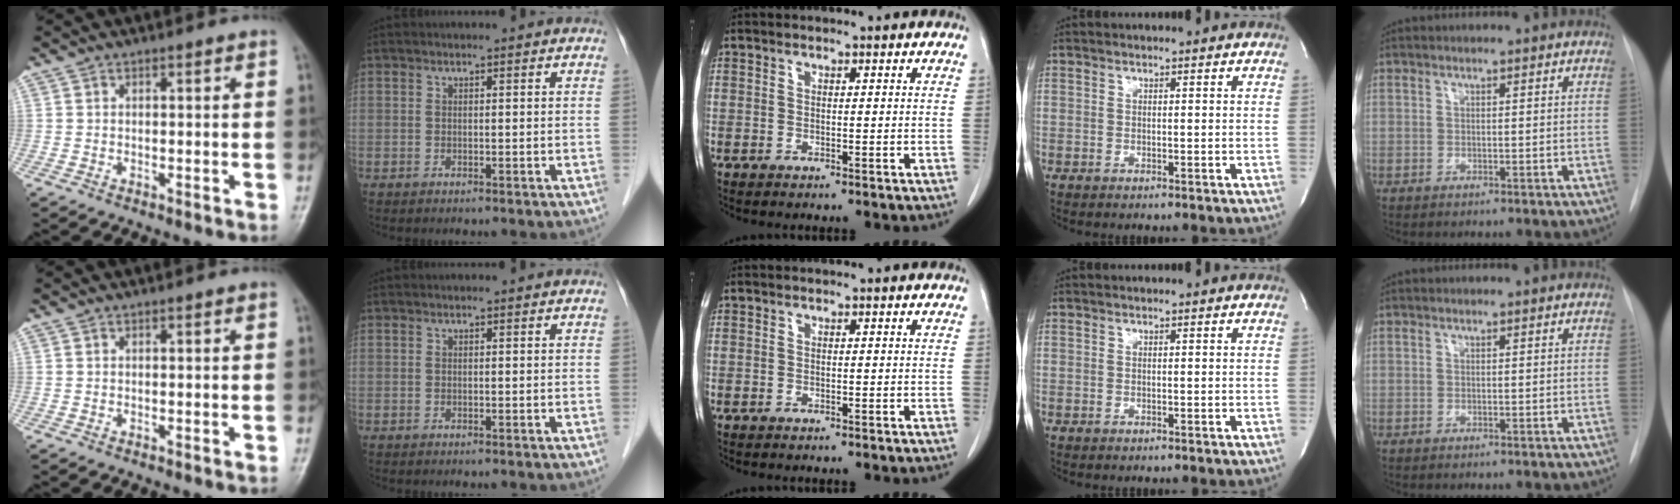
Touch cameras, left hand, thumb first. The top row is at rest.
{}